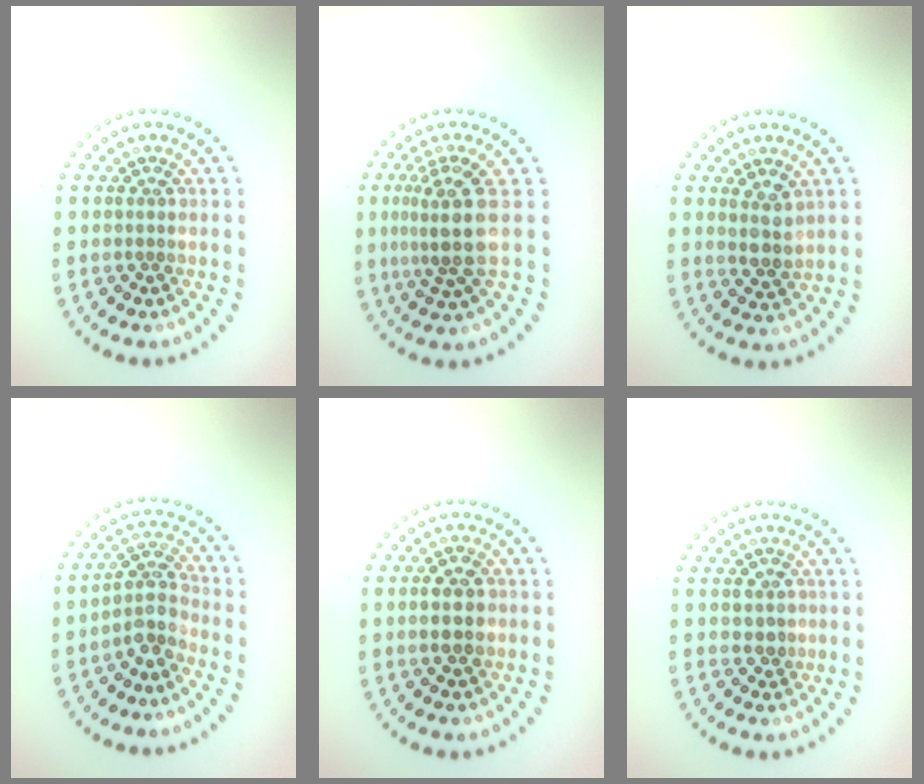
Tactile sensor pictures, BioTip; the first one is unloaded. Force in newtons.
{"total": 4.1, "press": 3.3, "slide": 2.5}
{"total": 2.2, "press": 2.1, "slide": 0.6}
{"total": 3.4, "press": 2.6, "slide": 2.2}
{"total": 2.9, "press": 2.9, "slide": 0.2}
{"total": 1.6, "press": 1.5, "slide": 0.5}